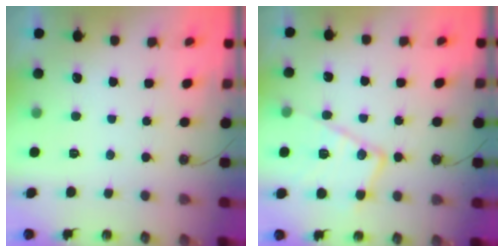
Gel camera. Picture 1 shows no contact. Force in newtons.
{"total": 16.1, "press": 16.1, "slide": 1.2}